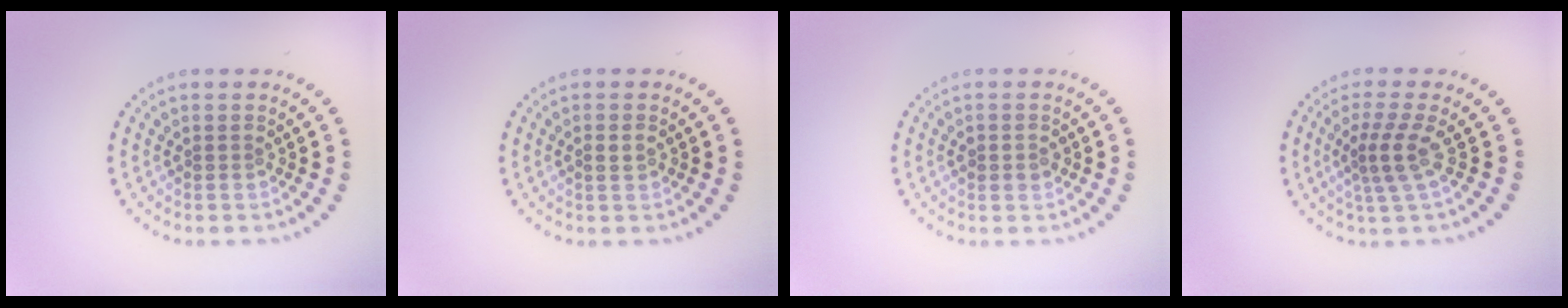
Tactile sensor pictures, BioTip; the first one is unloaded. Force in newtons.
{"total": 1.0, "press": 0.9, "slide": 0.2}
{"total": 1.0, "press": 1.0, "slide": 0.1}
{"total": 2.9, "press": 2.2, "slide": 1.9}